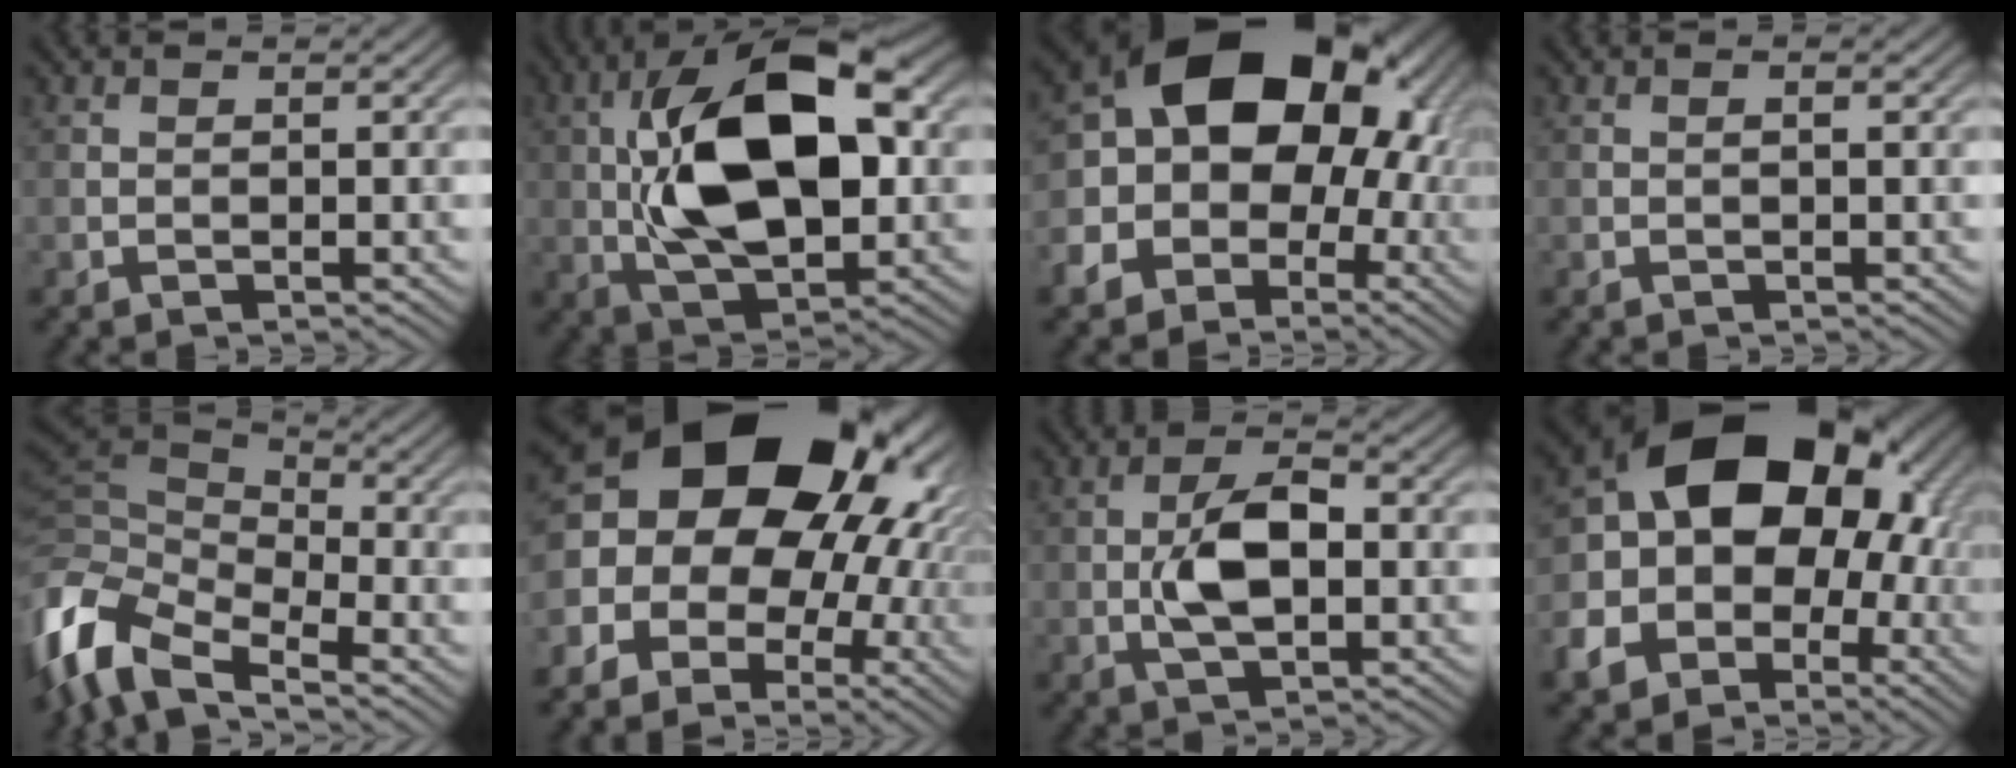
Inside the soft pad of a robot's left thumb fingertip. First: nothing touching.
{"total": 16.8, "force": [1.6, 8.8, 14.2], "torque": [-0.272, 0.025, 0.018]}
{"total": 20.4, "force": [0.1, 16.6, 11.7], "torque": [-0.209, 0.006, -0.035]}
{"total": 0.7, "force": [0.1, 0.0, 0.7], "torque": [-0.011, 0.001, 0.001]}
{"total": 12.7, "force": [-6.6, 6.3, 8.8], "torque": [-0.222, -0.011, -0.126]}
{"total": 19.7, "force": [2.8, 14.9, 12.5], "torque": [-0.209, 0.032, 0.031]}
{"total": 6.5, "force": [-0.6, 3.2, 5.7], "torque": [-0.115, 0.003, -0.016]}
{"total": 18.7, "force": [-1.3, 14.5, 11.7], "torque": [-0.217, -0.005, -0.042]}